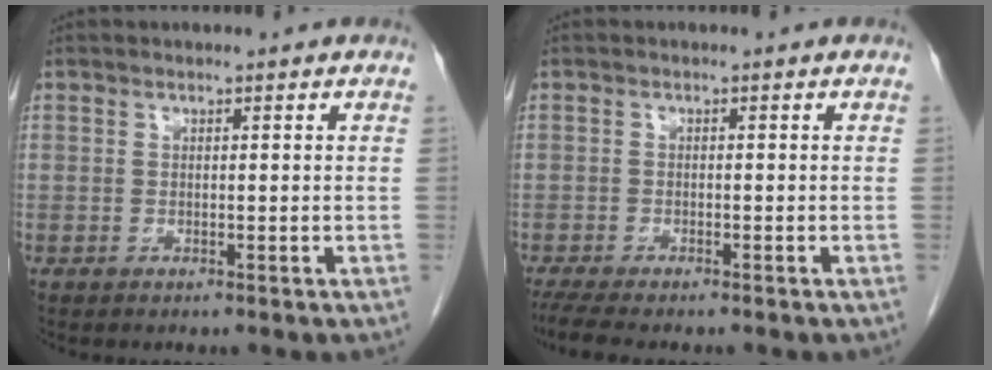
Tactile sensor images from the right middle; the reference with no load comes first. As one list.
[{"total": 6.3, "force": [-5.2, 1.0, 3.4], "torque": [-0.055, -0.015, -0.081]}]